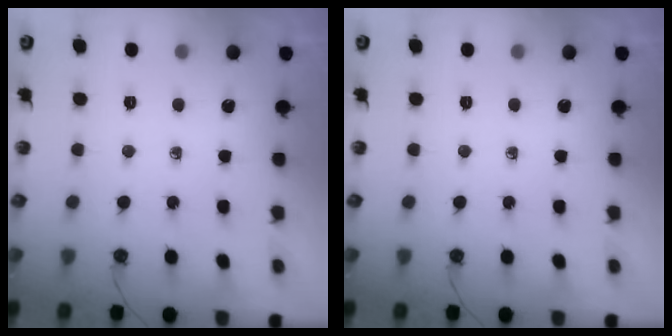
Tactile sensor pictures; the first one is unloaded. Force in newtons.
{"total": 0.0}